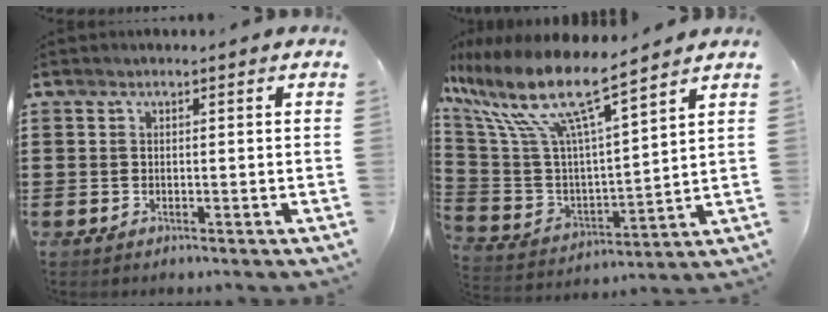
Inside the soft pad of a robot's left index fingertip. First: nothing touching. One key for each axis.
{"total": 12.5, "fx": 8.8, "fy": 2.3, "fz": 8.5, "tx": -0.199, "ty": -0.051, "tz": 0.147}